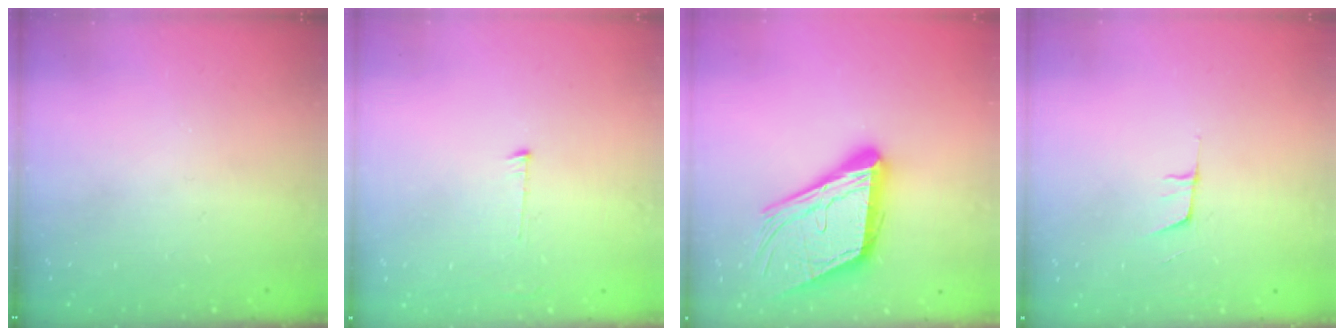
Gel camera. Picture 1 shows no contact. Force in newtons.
{"total": 4.0, "press": 4.0, "slide": 0.2}
{"total": 20.7, "press": 20.5, "slide": 3.2}
{"total": 5.1, "press": 4.3, "slide": 2.6}